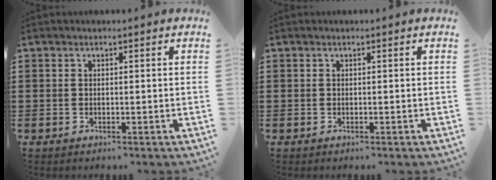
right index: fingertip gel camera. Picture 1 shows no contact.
{"total": 0.0}